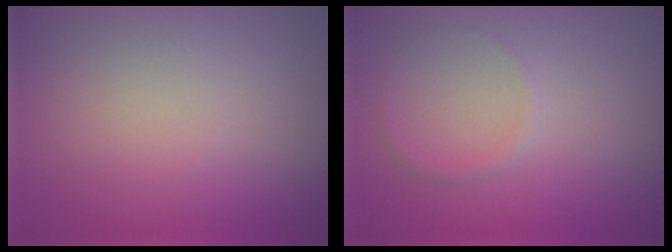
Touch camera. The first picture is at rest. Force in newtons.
{"total": 0.9, "press": 0.8, "slide": 0.1}